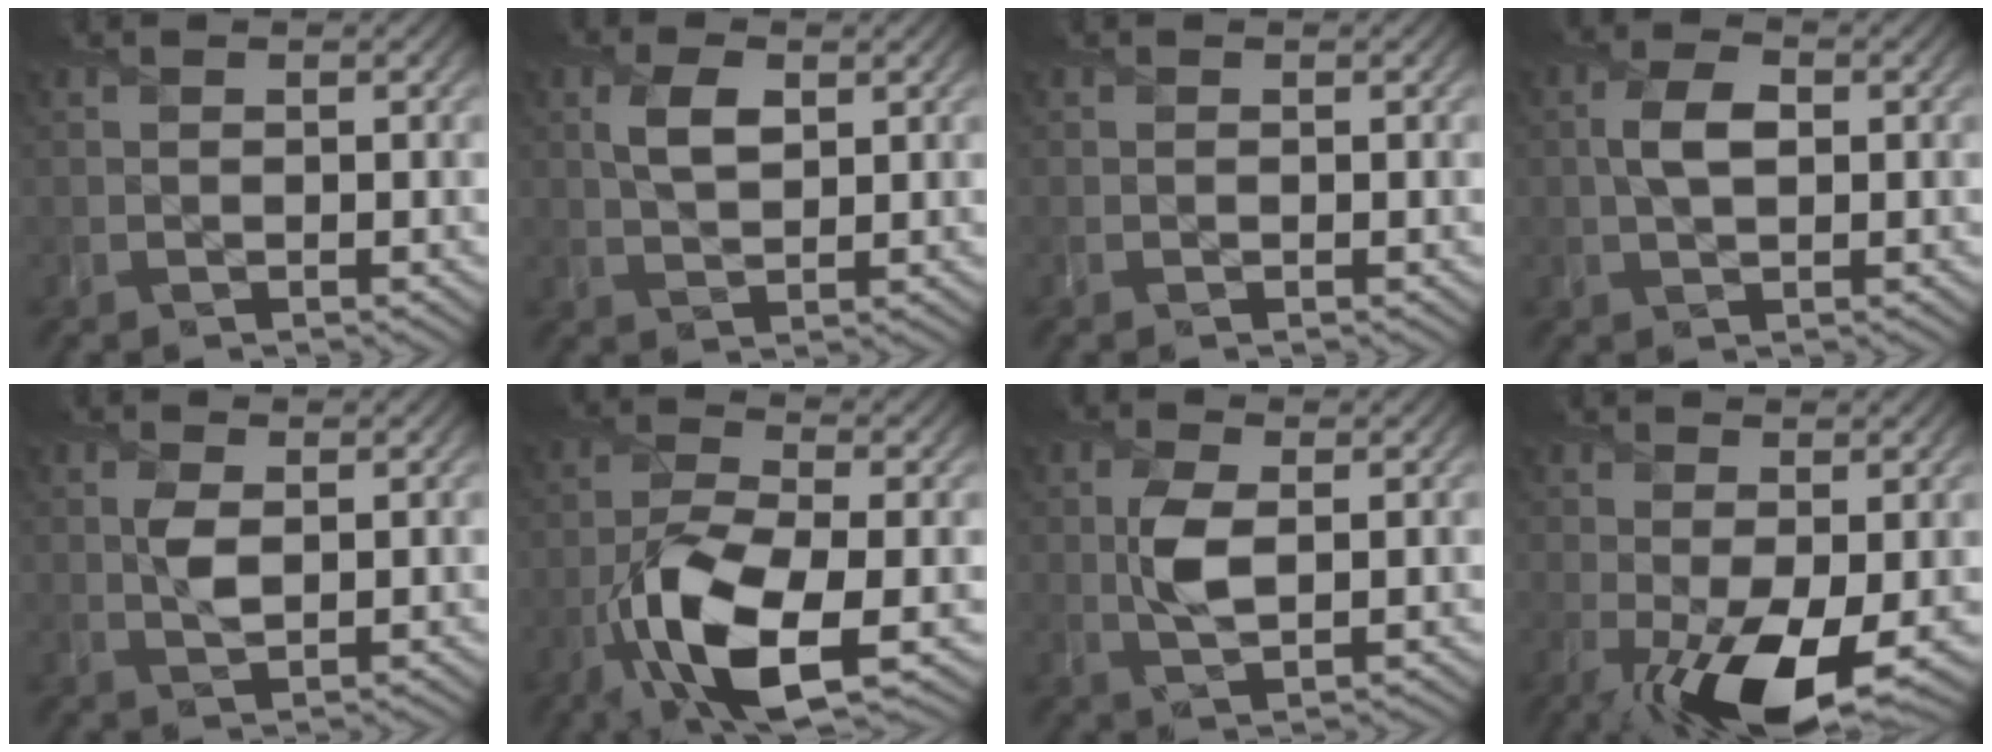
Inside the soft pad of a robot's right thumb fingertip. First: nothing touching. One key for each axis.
{"total": 3.7, "fx": 1.3, "fy": 1.9, "fz": 2.8, "tx": -0.067, "ty": 0.003, "tz": 0.025}
{"total": 0.0}
{"total": 3.5, "fx": 0.4, "fy": 1.9, "fz": 2.9, "tx": -0.067, "ty": 0.003, "tz": 0.004}
{"total": 2.4, "fx": 0.6, "fy": 1.3, "fz": 1.9, "tx": -0.045, "ty": -0.004, "tz": 0.012}
{"total": 10.5, "fx": -4.2, "fy": 3.8, "fz": 8.9, "tx": -0.177, "ty": -0.011, "tz": -0.084}
{"total": 3.5, "fx": 0.9, "fy": 1.6, "fz": 2.9, "tx": -0.065, "ty": 0.000, "tz": 0.018}
{"total": 8.5, "fx": -2.6, "fy": 3.6, "fz": 7.2, "tx": -0.144, "ty": -0.030, "tz": -0.032}